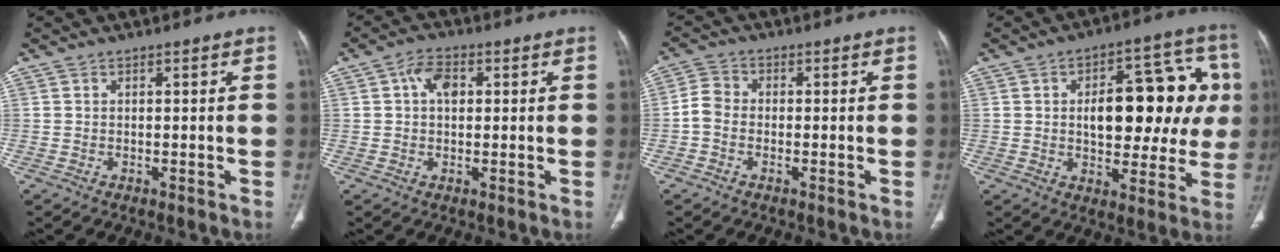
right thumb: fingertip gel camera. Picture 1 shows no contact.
{"total": 4.9, "force": [1.2, 3.1, 3.5], "torque": [-0.050, 0.008, 0.016]}
{"total": 3.8, "force": [-1.0, 2.8, 2.4], "torque": [-0.044, 0.010, -0.030]}
{"total": 21.1, "force": [2.6, 10.9, 17.9], "torque": [-0.194, 0.024, 0.037]}